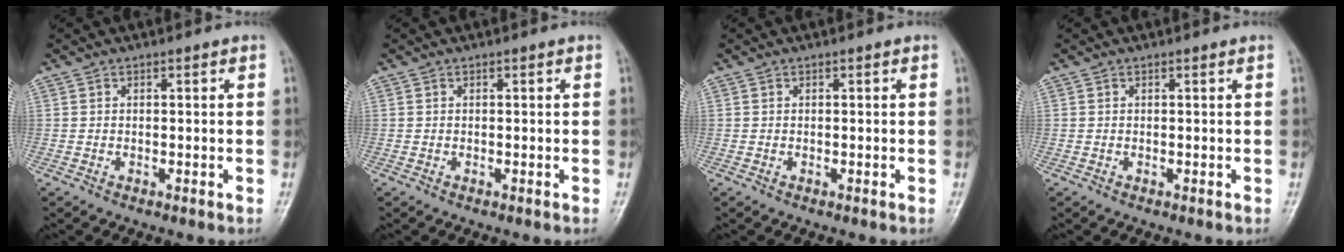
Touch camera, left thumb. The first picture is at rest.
{"total": 0.0}
{"total": 0.0}
{"total": 0.0}